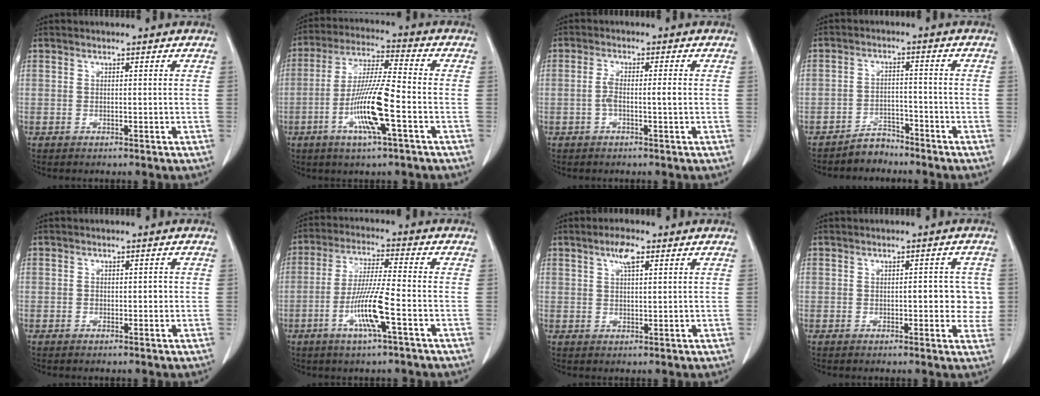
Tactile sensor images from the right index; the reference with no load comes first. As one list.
[{"total": 11.7, "force": [-3.9, 0.4, 11.1], "torque": [-0.220, -0.005, -0.073]}, {"total": 2.8, "force": [-0.5, 0.3, 2.7], "torque": [-0.052, 0.011, -0.006]}, {"total": 3.5, "force": [-3.2, 1.4, -0.1], "torque": [0.003, 0.001, -0.054]}, {"total": 1.0, "force": [-0.1, 0.6, 0.8], "torque": [-0.008, 0.004, 0.003]}, {"total": 9.0, "force": [-3.3, -0.3, 8.4], "torque": [-0.167, -0.007, -0.064]}, {"total": 3.4, "force": [1.8, 0.8, 2.7], "torque": [-0.057, 0.007, 0.033]}, {"total": 4.8, "force": [0.1, 2.4, 4.2], "torque": [-0.034, 0.004, 0.000]}]